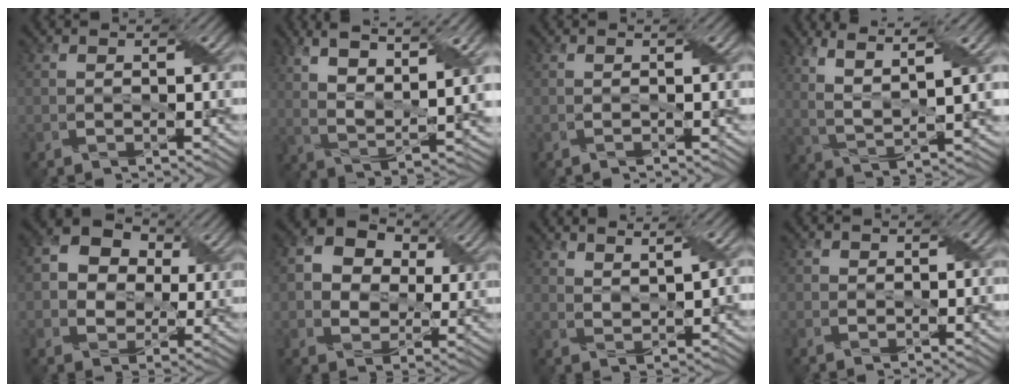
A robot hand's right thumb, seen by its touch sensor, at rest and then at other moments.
{"total": 11.5, "force": [6.2, 3.0, 9.2], "torque": [-0.189, 0.010, 0.110]}
{"total": 0.0}
{"total": 8.0, "force": [4.5, 1.7, 6.4], "torque": [-0.140, 0.003, 0.090]}
{"total": 9.8, "force": [3.2, 7.2, 5.7], "torque": [-0.132, 0.005, 0.045]}
{"total": 10.8, "force": [4.3, 7.7, 6.3], "torque": [-0.139, 0.008, 0.066]}
{"total": 3.2, "force": [2.6, 0.3, 1.9], "torque": [-0.038, -0.002, 0.052]}
{"total": 0.7, "force": [0.1, 0.7, 0.0], "torque": [0.000, -0.002, 0.001]}